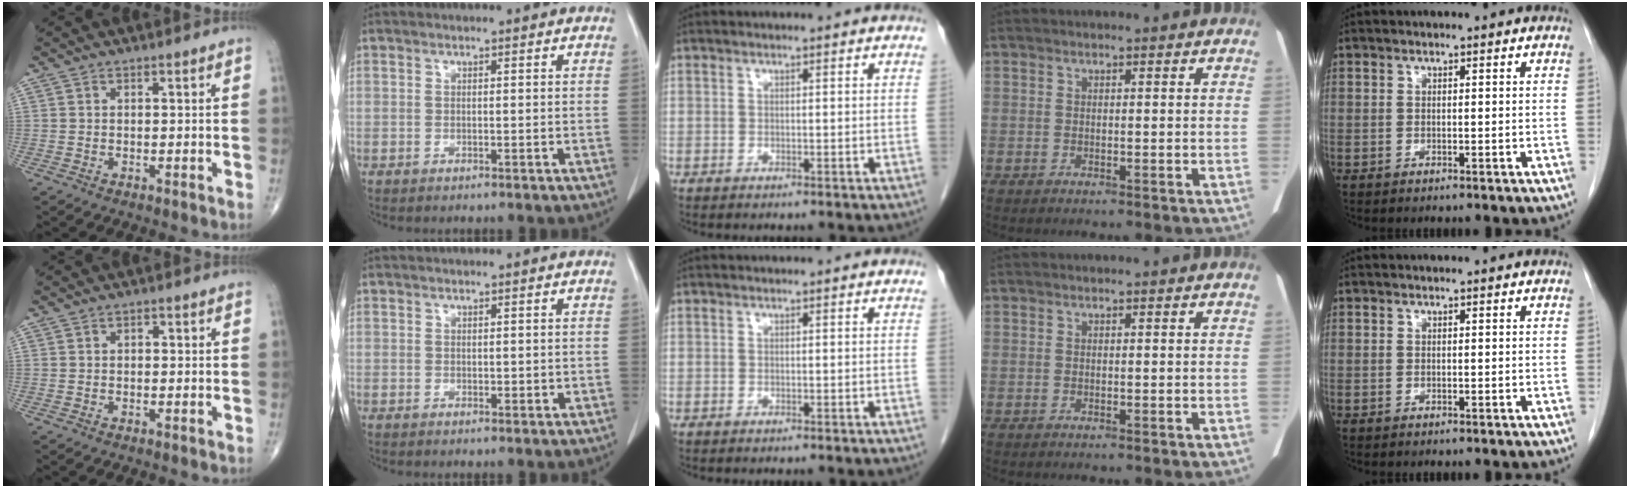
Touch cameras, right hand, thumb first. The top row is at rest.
{"thumb": {"total": 1.0, "force": [0.2, 0.7, 0.7], "torque": [-0.006, 0.002, 0.001]}, "index": {"total": 1.0, "force": [0.3, 0.7, 0.6], "torque": [-0.004, -0.001, 0.009]}}